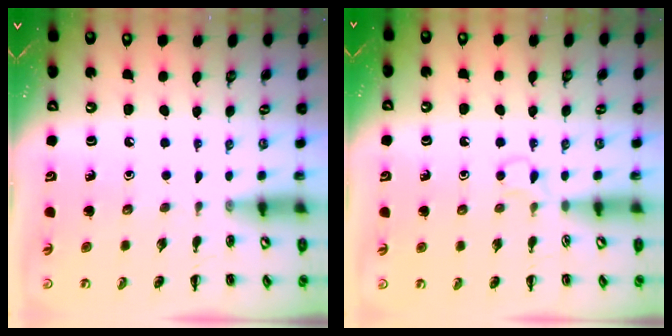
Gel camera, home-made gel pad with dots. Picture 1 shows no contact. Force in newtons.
{"total": 2.8, "press": 2.6, "slide": 1.2}